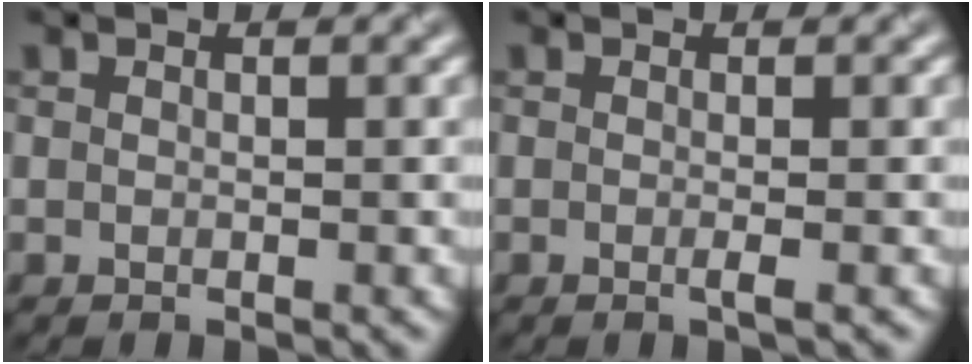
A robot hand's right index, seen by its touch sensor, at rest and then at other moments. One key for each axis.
{"total": 1.0, "fx": -0.2, "fy": 0.3, "fz": 0.9, "tx": -0.013, "ty": -0.005, "tz": -0.006}